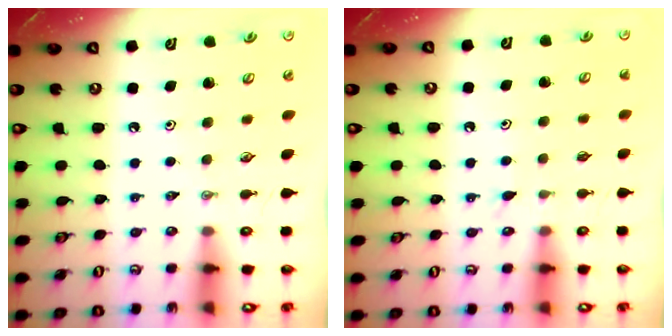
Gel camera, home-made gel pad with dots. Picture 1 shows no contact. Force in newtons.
{"total": 6.7, "press": 6.7, "slide": 0.5}